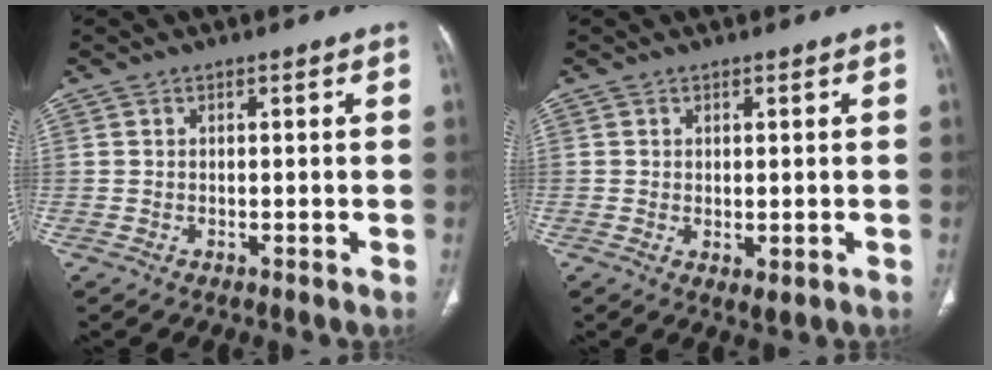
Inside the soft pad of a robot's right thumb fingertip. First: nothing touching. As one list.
[{"total": 2.1, "force": [-0.3, 1.0, 1.8], "torque": [-0.029, -0.007, 0.002]}]